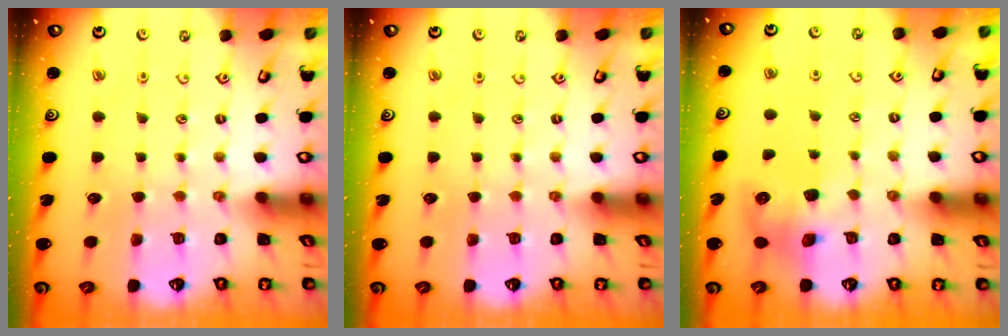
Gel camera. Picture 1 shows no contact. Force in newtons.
{"total": 0.0}
{"total": 9.3, "press": 9.2, "slide": 0.9}